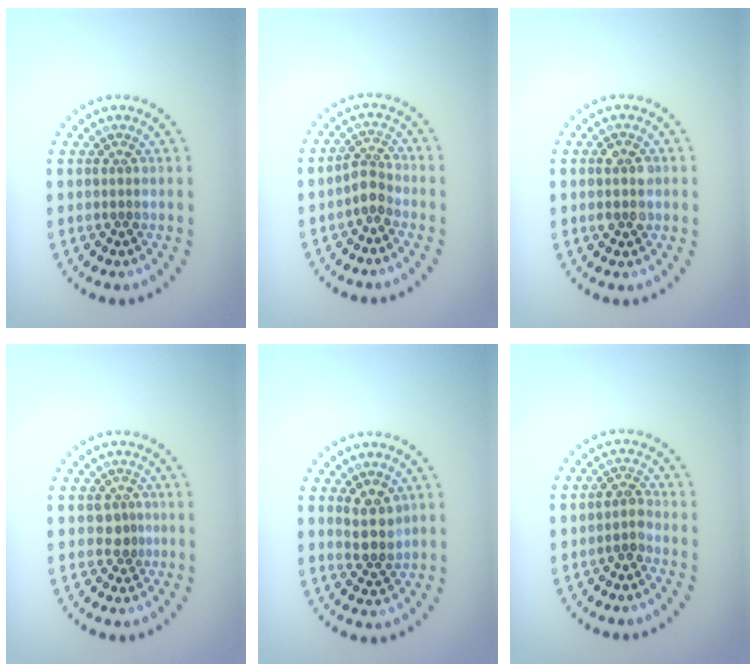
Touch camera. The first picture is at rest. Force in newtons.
{"total": 2.1, "press": 1.6, "slide": 1.3}
{"total": 2.4, "press": 2.4, "slide": 0.2}
{"total": 1.4, "press": 1.1, "slide": 0.9}
{"total": 2.7, "press": 2.4, "slide": 1.3}
{"total": 1.7, "press": 1.4, "slide": 0.9}